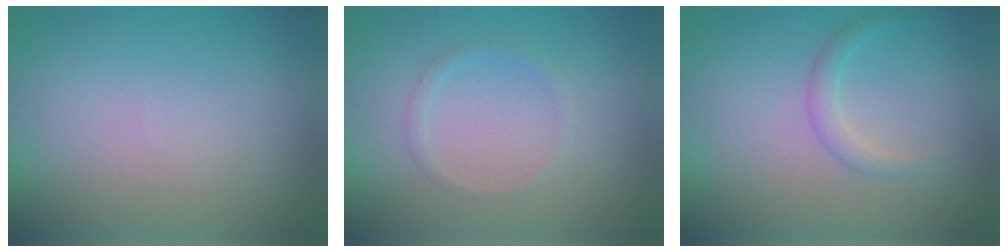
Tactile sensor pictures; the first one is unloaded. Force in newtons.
{"total": 0.9, "press": 0.9, "slide": 0.1}
{"total": 1.4, "press": 1.3, "slide": 0.1}